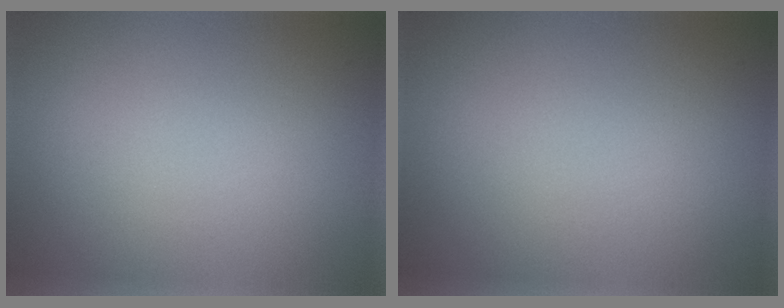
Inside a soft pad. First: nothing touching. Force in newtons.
{"total": 0.0}